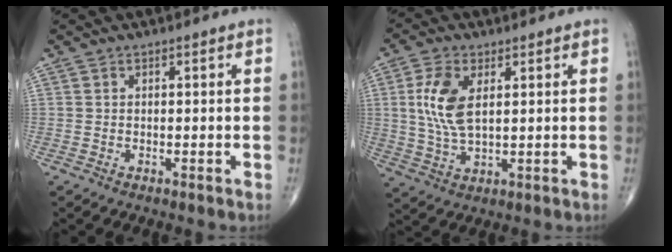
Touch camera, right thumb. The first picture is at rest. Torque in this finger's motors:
{"motor_torque": [-0.08, 0.40, 0.96, 0.19, 0.11]}